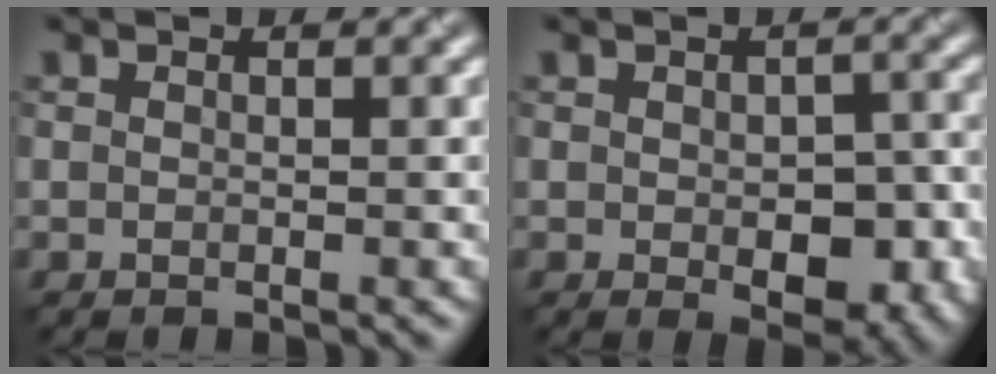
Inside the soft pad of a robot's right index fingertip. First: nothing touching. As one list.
[{"total": 5.3, "force": [-1.1, 2.8, 4.3], "torque": [-0.055, -0.011, -0.010]}]